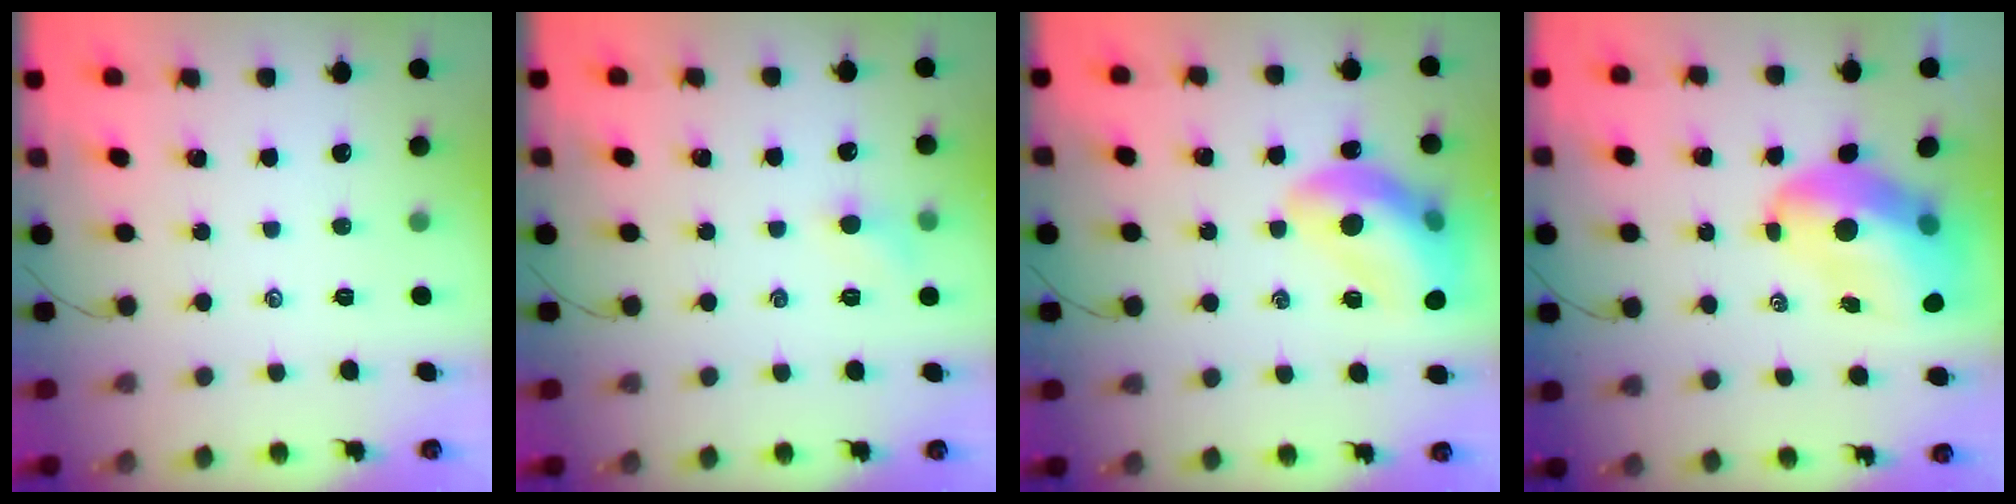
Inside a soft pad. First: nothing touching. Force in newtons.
{"total": 5.4, "press": 5.1, "slide": 1.5}
{"total": 16.3, "press": 16.1, "slide": 1.9}
{"total": 13.2, "press": 12.6, "slide": 3.7}